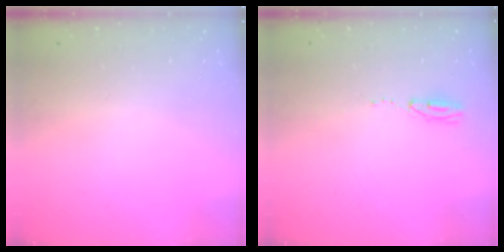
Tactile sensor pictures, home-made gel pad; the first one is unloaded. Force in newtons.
{"total": 14.6, "press": 5.0, "slide": 13.7}